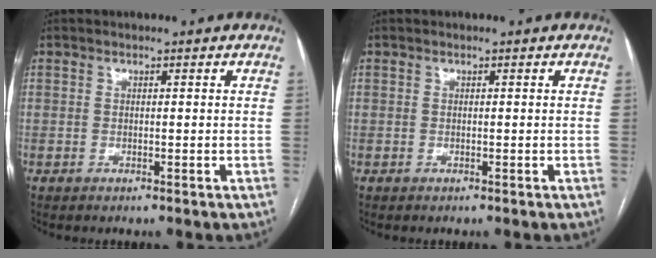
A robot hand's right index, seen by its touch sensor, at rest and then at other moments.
{"total": 0.0}